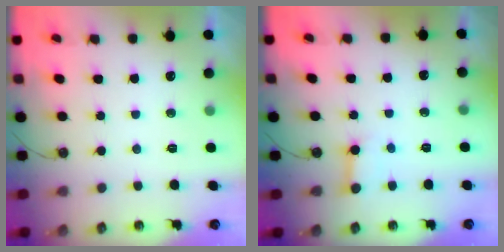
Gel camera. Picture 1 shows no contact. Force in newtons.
{"total": 3.9, "press": 3.9, "slide": 0.3}